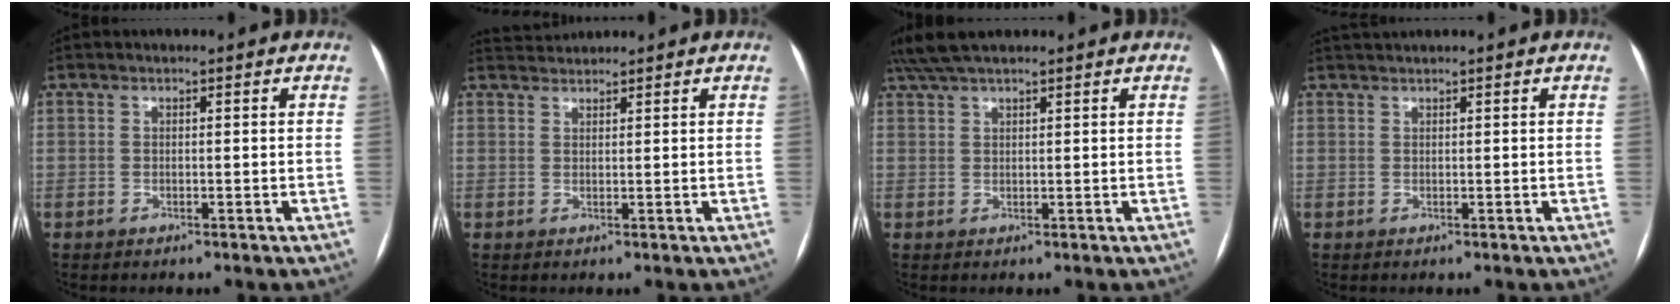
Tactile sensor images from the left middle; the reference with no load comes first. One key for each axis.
{"total": 2.4, "fx": 2.4, "fy": 0.0, "fz": -0.3, "tx": -0.004, "ty": 0.018, "tz": 0.050}
{"total": 6.0, "fx": 5.0, "fy": 0.9, "fz": 3.1, "tx": -0.059, "ty": 0.039, "tz": 0.095}
{"total": 1.4, "fx": 1.3, "fy": -0.3, "fz": 0.2, "tx": -0.004, "ty": 0.014, "tz": 0.031}